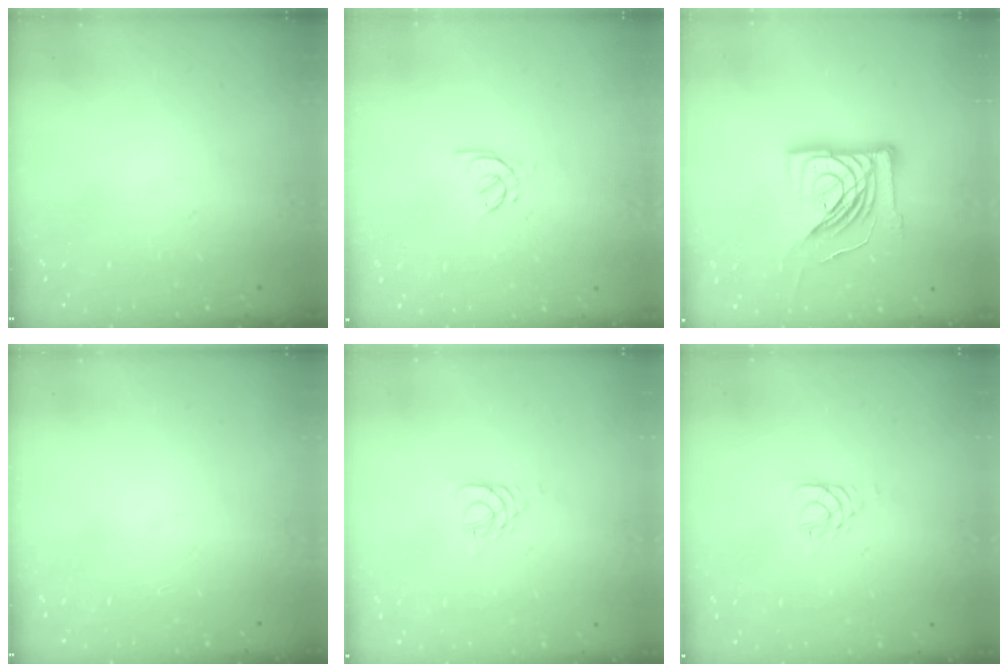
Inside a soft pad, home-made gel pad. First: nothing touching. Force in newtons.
{"total": 3.7, "press": 3.6, "slide": 0.7}
{"total": 16.9, "press": 16.8, "slide": 1.9}
{"total": 0.0}
{"total": 3.0, "press": 2.9, "slide": 0.4}
{"total": 3.0, "press": 2.9, "slide": 0.4}